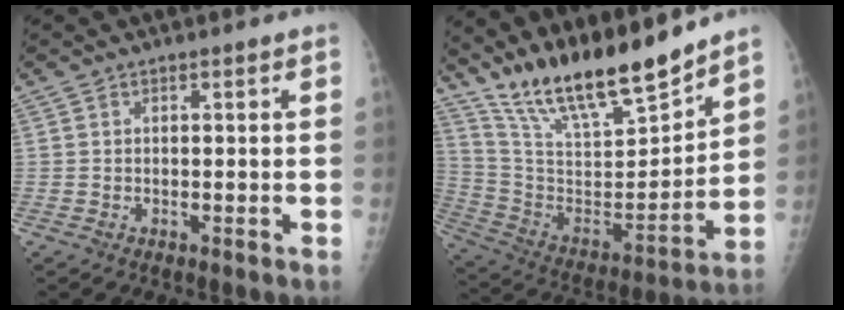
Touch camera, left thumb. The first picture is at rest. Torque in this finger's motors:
{"motor_torque": [0.55, 0.00, 1.41, -1.36, 0.25]}